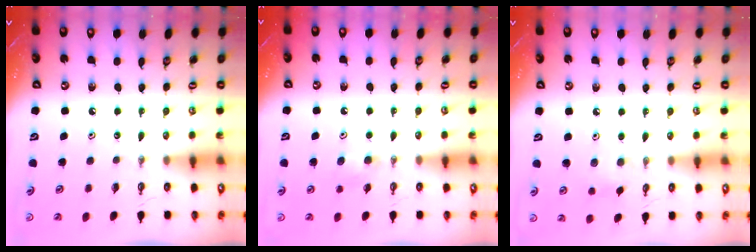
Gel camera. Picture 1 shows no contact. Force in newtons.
{"total": 4.2, "press": 4.0, "slide": 1.4}
{"total": 6.7, "press": 6.7, "slide": 0.9}